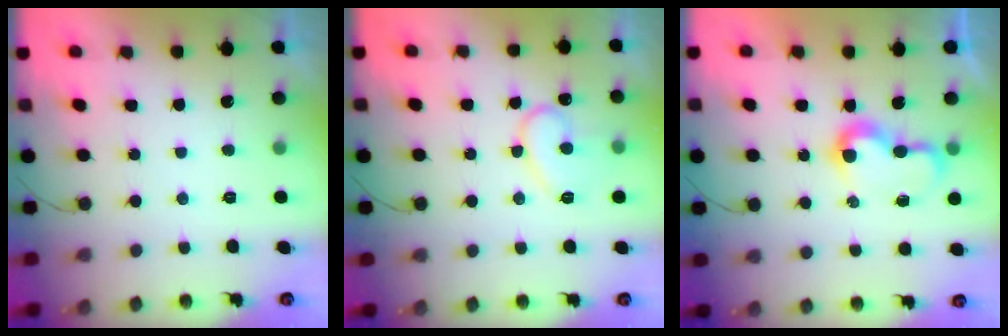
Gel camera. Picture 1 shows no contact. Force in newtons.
{"total": 11.4, "press": 11.4, "slide": 0.9}
{"total": 8.7, "press": 8.6, "slide": 1.2}